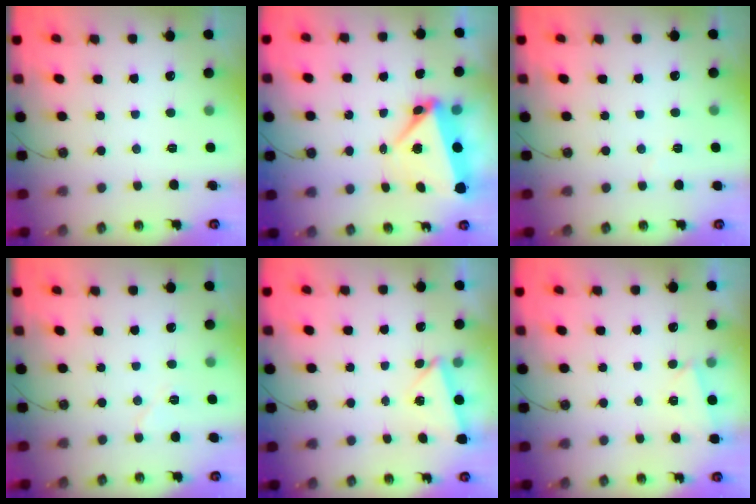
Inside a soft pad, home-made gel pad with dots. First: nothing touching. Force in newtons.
{"total": 7.3, "press": 7.3, "slide": 0.7}
{"total": 3.0, "press": 2.8, "slide": 1.0}
{"total": 5.8, "press": 5.2, "slide": 2.5}
{"total": 2.6, "press": 1.9, "slide": 1.8}
{"total": 2.8, "press": 1.6, "slide": 2.3}